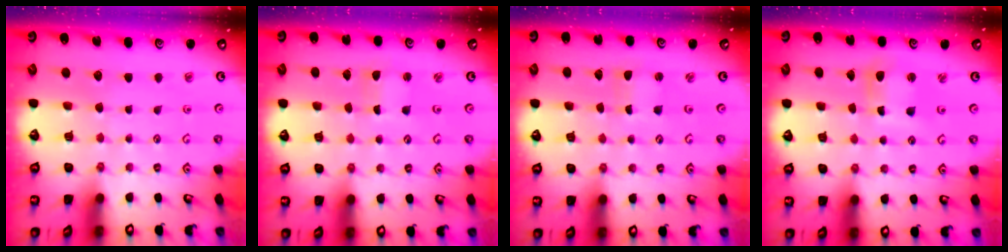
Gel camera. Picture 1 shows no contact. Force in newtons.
{"total": 0.9, "press": 0.9, "slide": 0.2}
{"total": 1.0, "press": 1.0, "slide": 0.0}
{"total": 5.8, "press": 5.7, "slide": 0.7}